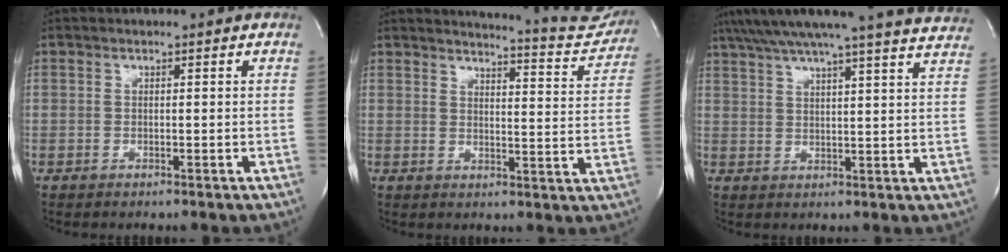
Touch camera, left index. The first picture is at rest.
{"total": 14.0, "force": [13.7, 1.3, 2.4], "torque": [-0.020, -0.070, 0.139]}
{"total": 24.4, "force": [22.1, 0.2, 10.4], "torque": [-0.174, -0.020, 0.278]}